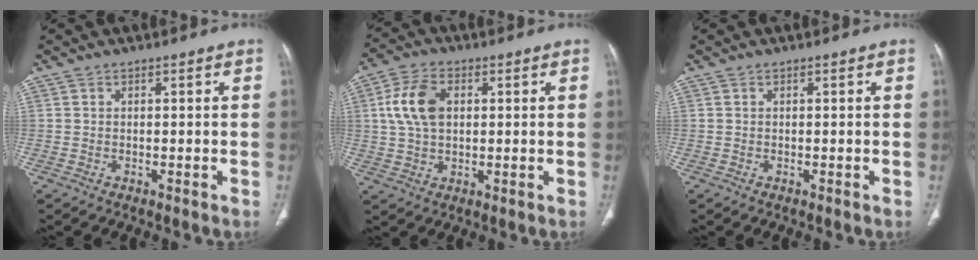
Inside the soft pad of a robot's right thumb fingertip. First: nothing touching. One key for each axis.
{"total": 9.1, "fx": 1.8, "fy": 5.8, "fz": 6.8, "tx": -0.133, "ty": 0.009, "tz": 0.034}
{"total": 0.0}